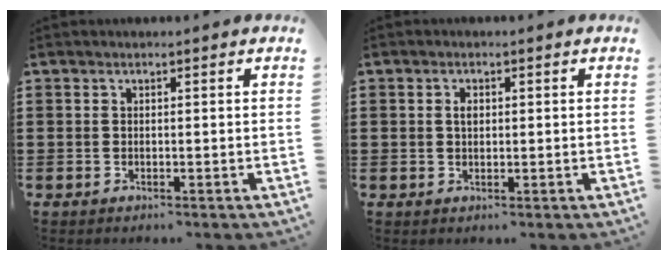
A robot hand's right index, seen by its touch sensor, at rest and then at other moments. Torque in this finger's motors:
{"motor_torque": [0.46, 0.08, 0.25, 0.06]}